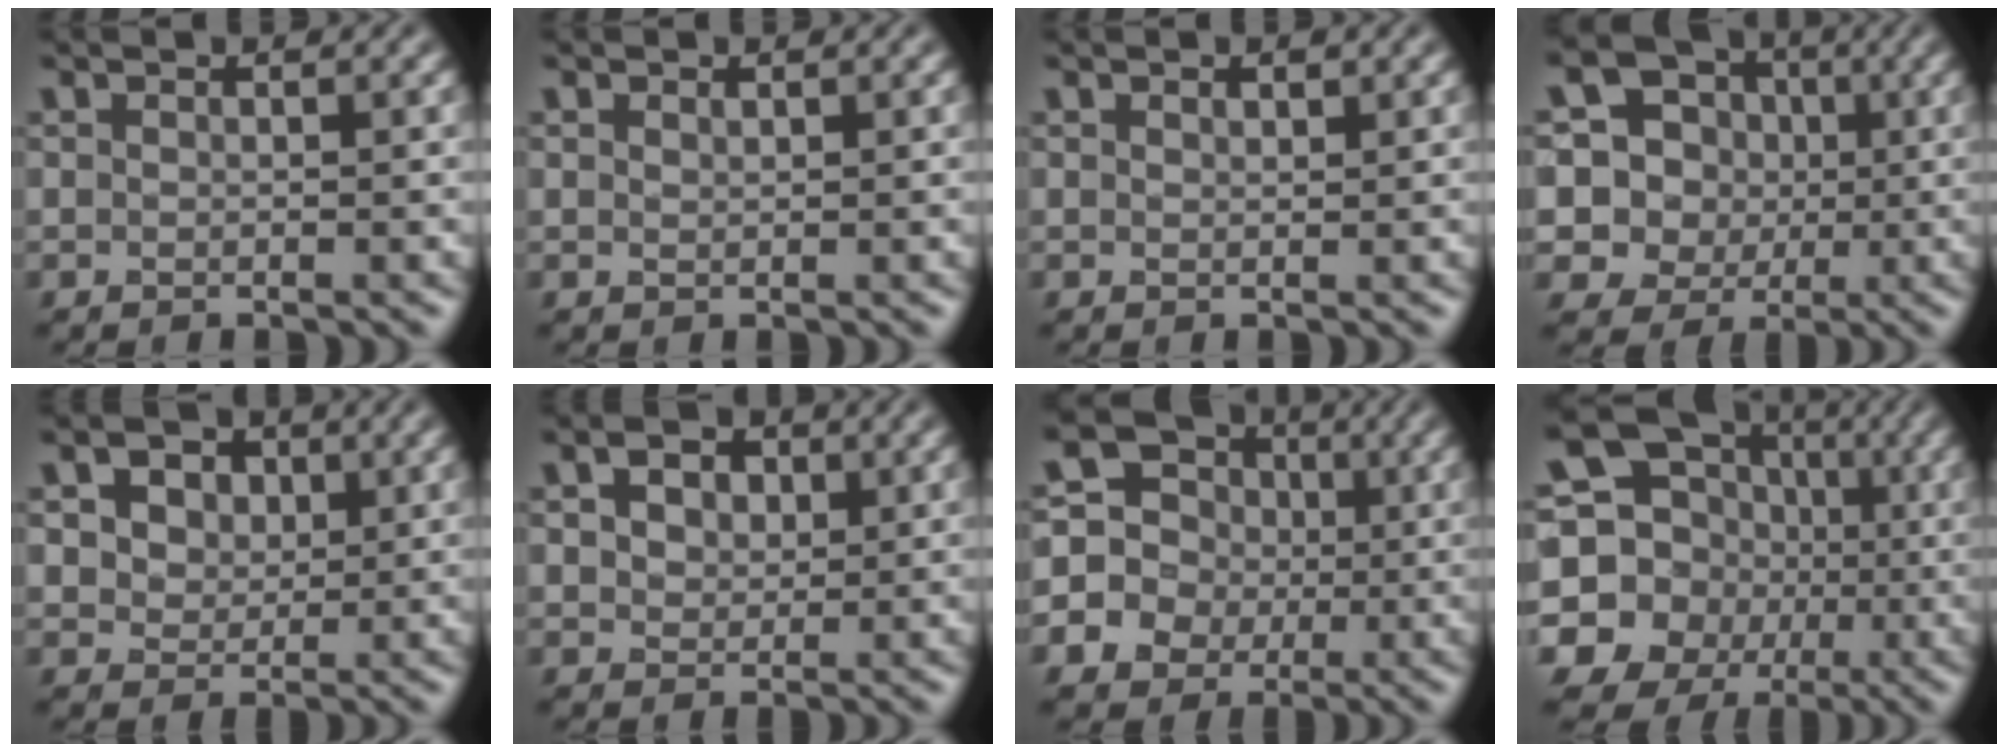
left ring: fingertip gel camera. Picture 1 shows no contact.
{"total": 0.6, "force": [0.5, 0.3, 0.2], "torque": [-0.004, -0.002, 0.010]}
{"total": 0.9, "force": [0.6, 0.4, 0.5], "torque": [-0.010, -0.002, 0.011]}
{"total": 15.5, "force": [3.4, 14.2, 5.2], "torque": [-0.145, 0.035, 0.043]}
{"total": 6.6, "force": [3.1, 4.8, 3.3], "torque": [-0.066, 0.017, 0.037]}
{"total": 4.2, "force": [1.7, 2.9, 2.4], "torque": [-0.051, 0.012, 0.016]}
{"total": 13.0, "force": [-0.4, 12.3, 4.2], "torque": [-0.109, 0.006, -0.044]}
{"total": 16.7, "force": [-1.8, 15.8, 5.2], "torque": [-0.143, -0.002, -0.062]}